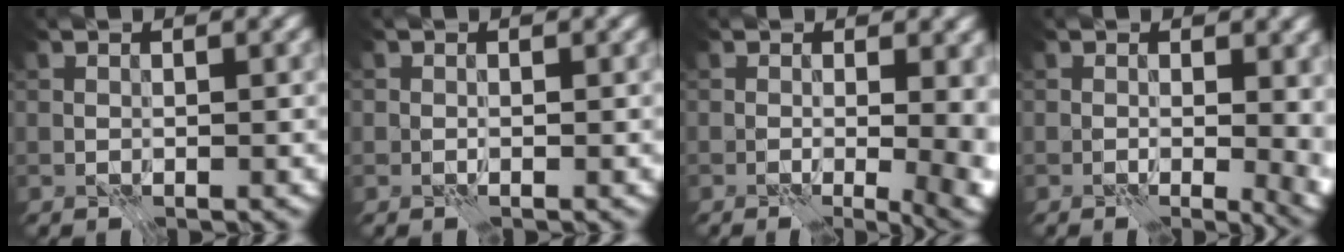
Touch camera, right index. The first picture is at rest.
{"total": 0.0}
{"total": 5.7, "force": [-0.3, 2.4, 5.1], "torque": [-0.033, -0.012, 0.002]}
{"total": 5.2, "force": [0.1, 2.8, 4.3], "torque": [-0.035, -0.012, 0.005]}